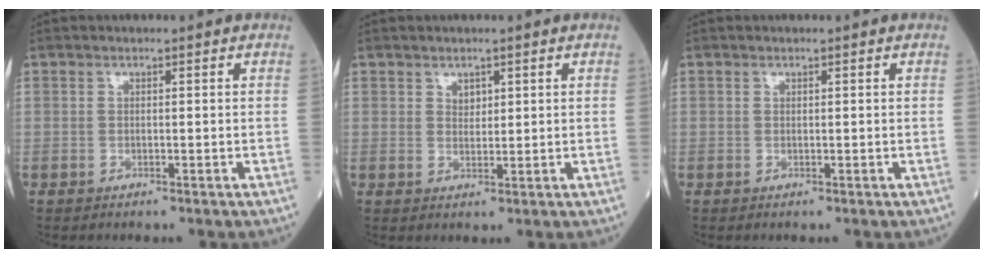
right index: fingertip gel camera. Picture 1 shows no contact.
{"total": 1.5, "force": [0.9, 0.9, 0.8], "torque": [-0.013, -0.002, 0.019]}
{"total": 0.0}